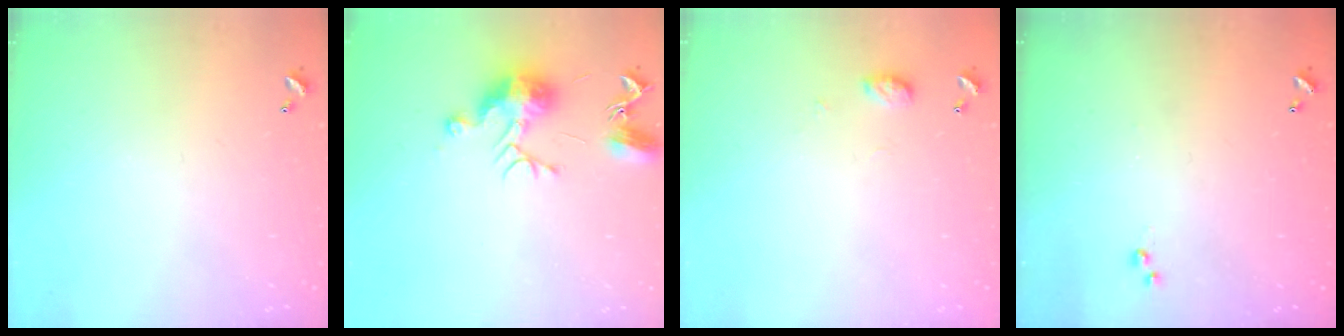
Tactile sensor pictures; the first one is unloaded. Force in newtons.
{"total": 9.6, "press": 9.6, "slide": 0.4}
{"total": 5.3, "press": 5.2, "slide": 0.8}
{"total": 3.0, "press": 3.0, "slide": 0.4}